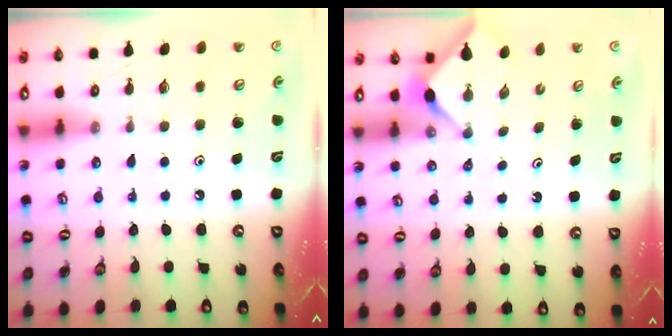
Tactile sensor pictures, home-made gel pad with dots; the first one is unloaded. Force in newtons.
{"total": 2.9, "press": 2.9, "slide": 0.4}